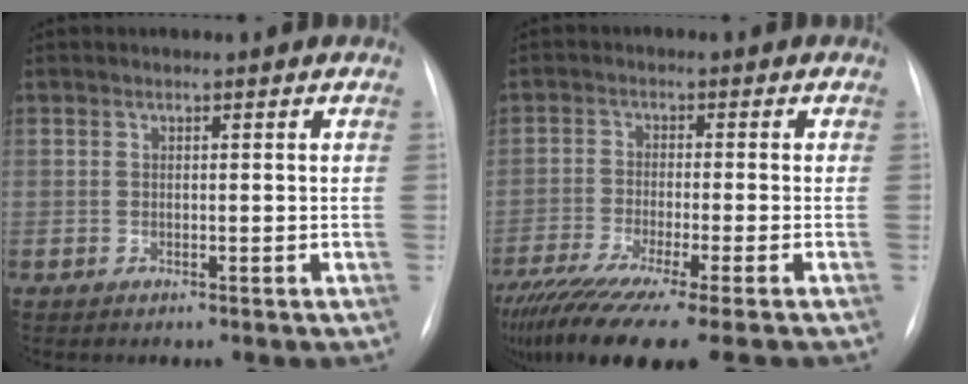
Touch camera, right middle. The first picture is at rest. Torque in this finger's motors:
{"motor_torque": [1.15, -0.99, 0.40, 0.15]}